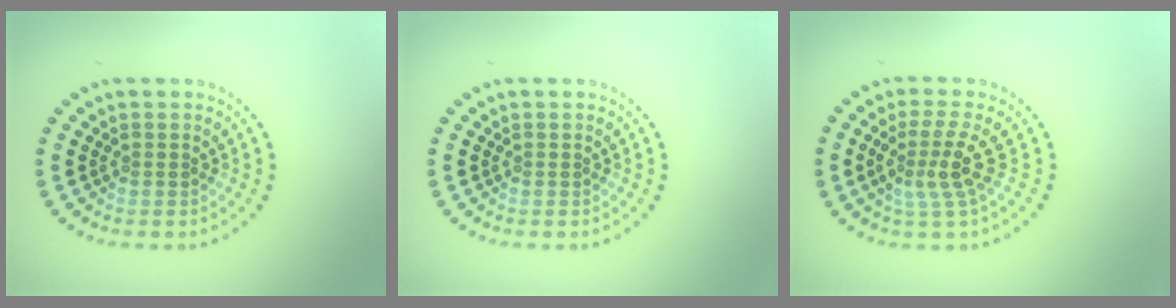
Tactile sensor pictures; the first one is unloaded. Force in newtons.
{"total": 0.0}
{"total": 3.1, "press": 2.3, "slide": 2.1}